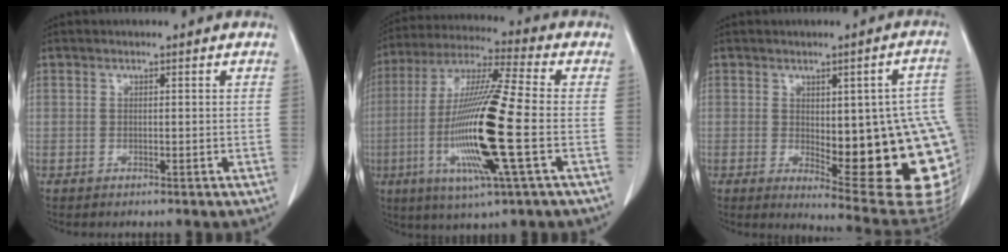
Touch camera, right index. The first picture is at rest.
{"total": 18.5, "force": [-3.9, 0.5, 18.0], "torque": [-0.371, -0.015, -0.079]}
{"total": 21.0, "force": [-2.0, 5.0, 20.3], "torque": [-0.179, 0.005, -0.002]}